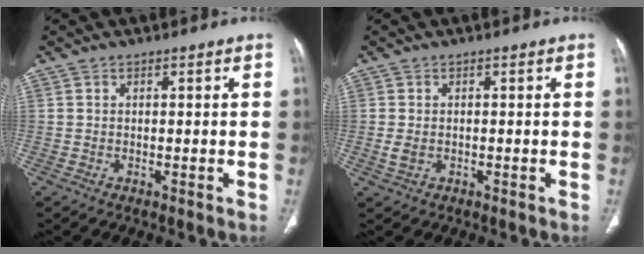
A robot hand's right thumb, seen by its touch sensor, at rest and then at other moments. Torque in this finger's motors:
{"motor_torque": [-0.28, 0.08, -0.31, 0.35, -0.02]}